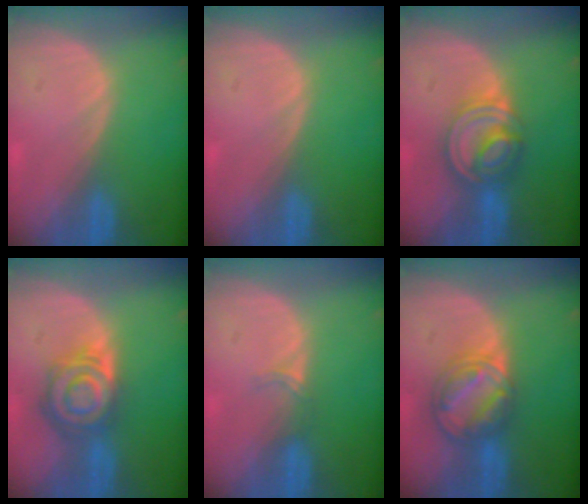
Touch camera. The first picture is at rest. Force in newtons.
{"total": 0.0}
{"total": 7.7, "press": 6.7, "slide": 3.8}
{"total": 8.1, "press": 7.1, "slide": 3.9}
{"total": 1.6, "press": 1.3, "slide": 1.1}
{"total": 8.1, "press": 7.0, "slide": 4.1}